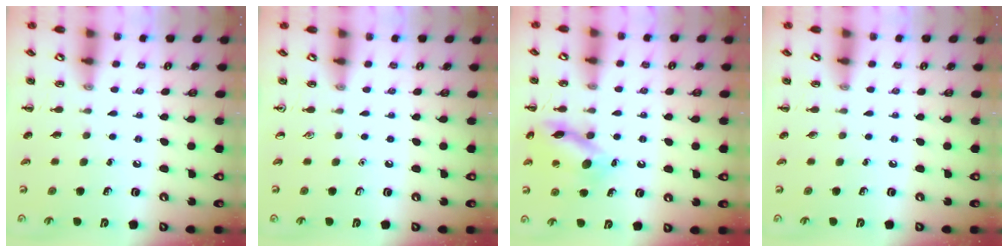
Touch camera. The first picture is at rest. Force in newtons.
{"total": 0.0}
{"total": 13.4, "press": 13.4, "slide": 0.9}
{"total": 0.0}